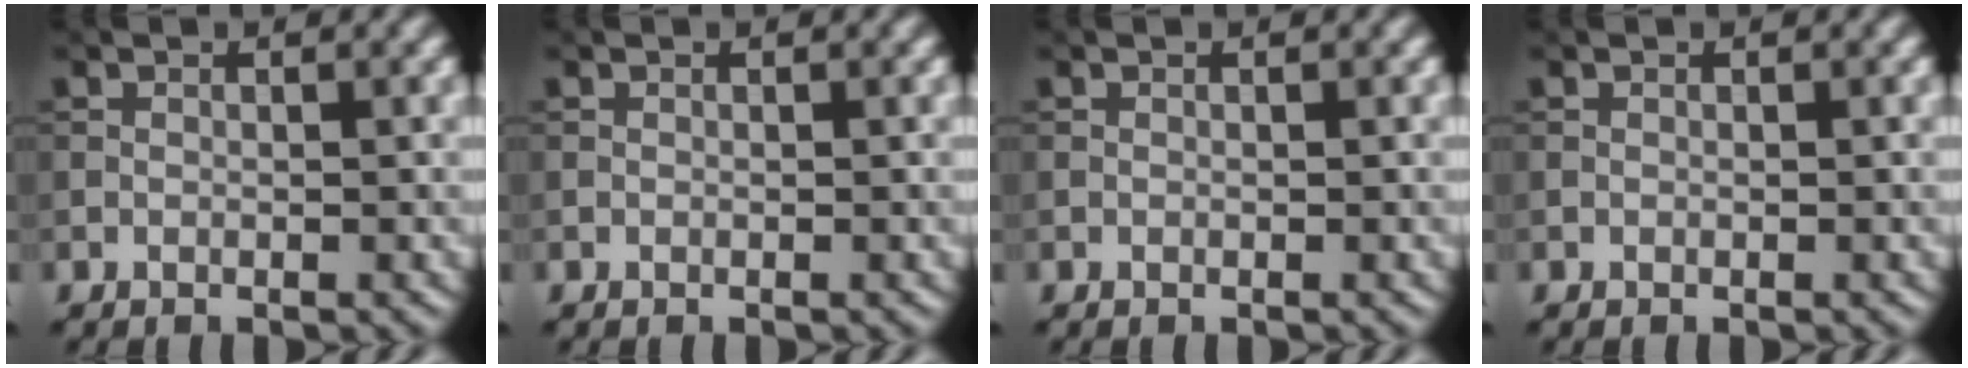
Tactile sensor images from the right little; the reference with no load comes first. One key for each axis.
{"total": 0.0}
{"total": 0.0}
{"total": 0.0}